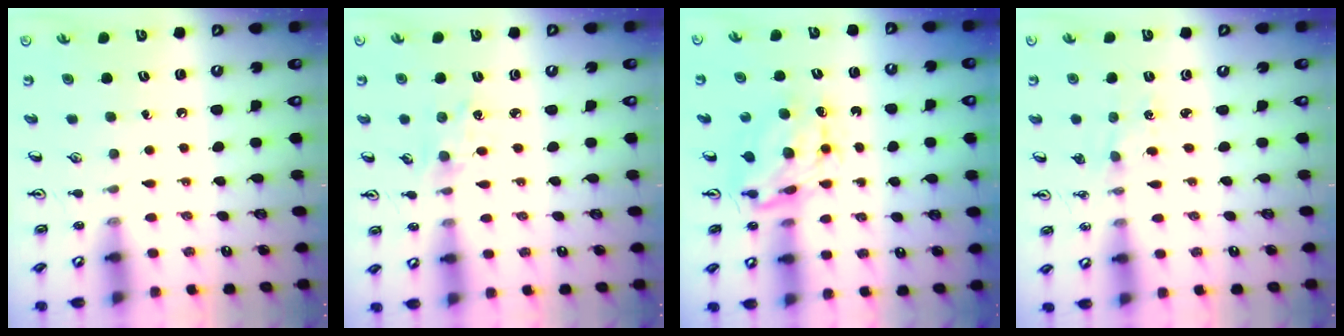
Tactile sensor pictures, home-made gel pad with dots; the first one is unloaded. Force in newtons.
{"total": 2.8, "press": 2.8, "slide": 0.5}
{"total": 8.0, "press": 8.0, "slide": 0.6}
{"total": 0.7, "press": 0.7, "slide": 0.2}